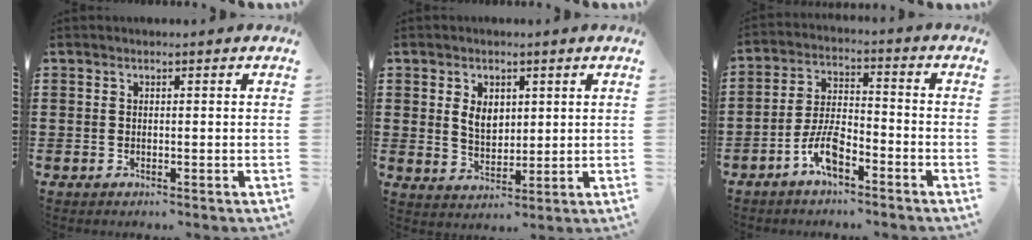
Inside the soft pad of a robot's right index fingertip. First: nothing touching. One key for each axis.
{"total": 4.4, "fx": 1.2, "fy": 3.0, "fz": 2.9, "tx": -0.058, "ty": 0.008, "tz": 0.019}
{"total": 6.7, "fx": -4.2, "fy": 2.3, "fz": 4.7, "tx": -0.110, "ty": 0.001, "tz": -0.083}